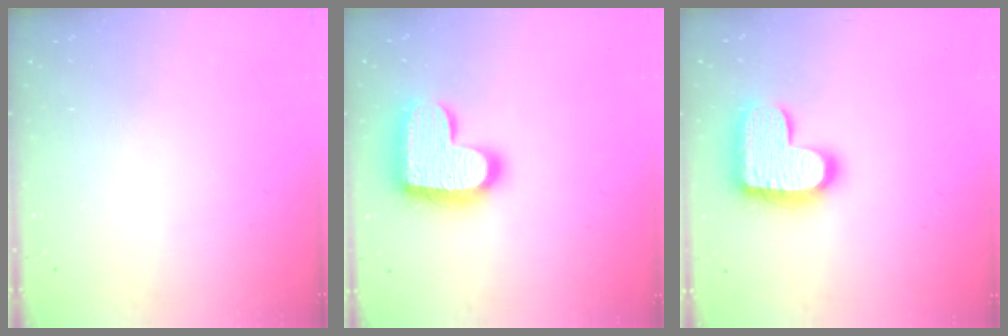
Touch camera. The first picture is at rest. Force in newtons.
{"total": 19.0, "press": 19.0, "slide": 1.1}
{"total": 20.1, "press": 20.1, "slide": 1.3}